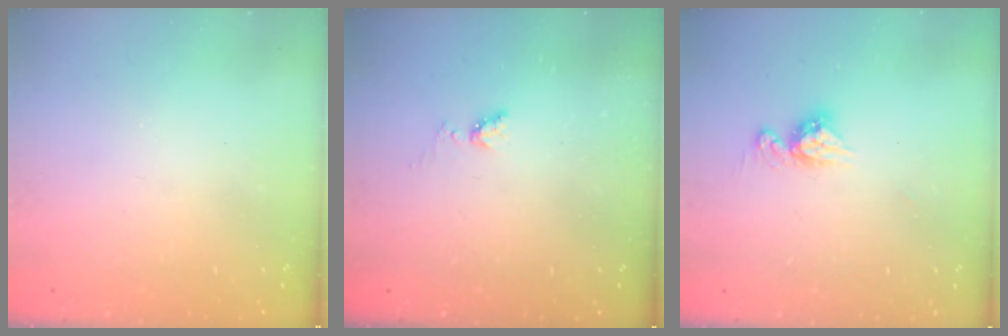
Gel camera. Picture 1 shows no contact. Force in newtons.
{"total": 4.0, "press": 3.9, "slide": 0.5}
{"total": 8.5, "press": 8.4, "slide": 0.8}